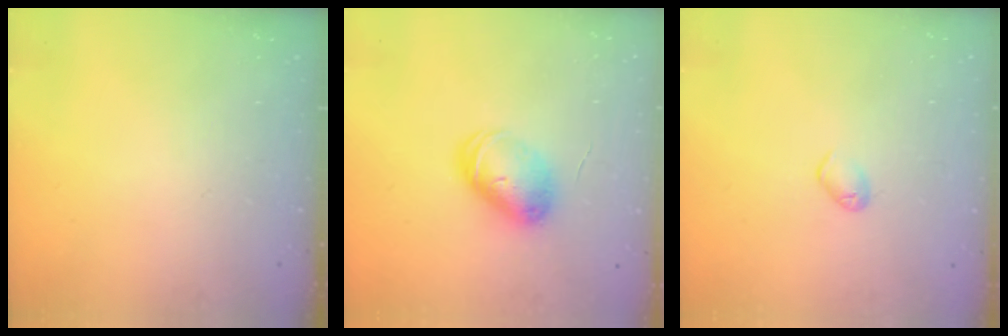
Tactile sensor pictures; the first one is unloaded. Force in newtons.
{"total": 8.4, "press": 8.3, "slide": 0.7}
{"total": 5.1, "press": 5.1, "slide": 0.7}